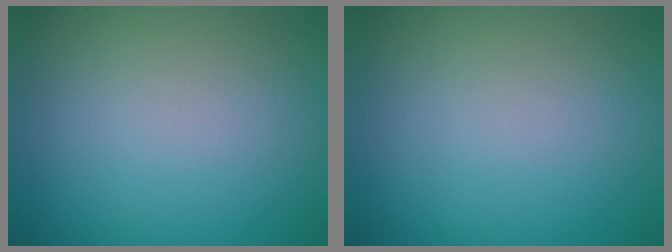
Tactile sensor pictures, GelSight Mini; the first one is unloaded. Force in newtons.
{"total": 0.0}